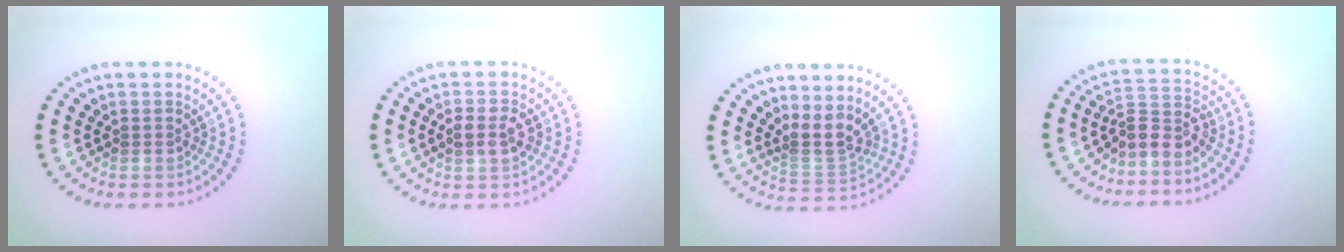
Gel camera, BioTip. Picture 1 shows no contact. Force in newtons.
{"total": 2.2, "press": 2.2, "slide": 0.4}
{"total": 2.7, "press": 1.9, "slide": 1.9}
{"total": 3.0, "press": 2.3, "slide": 1.8}